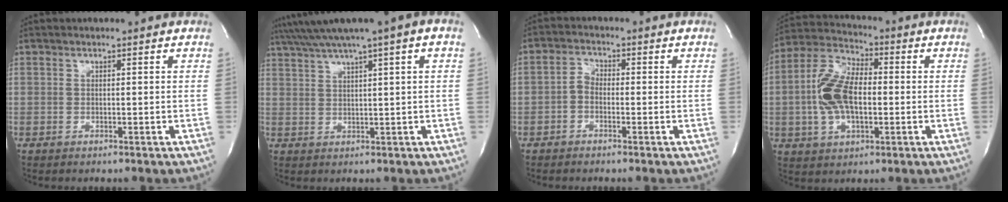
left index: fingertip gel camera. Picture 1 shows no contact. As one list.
[{"total": 8.8, "force": [5.7, -0.5, 6.7], "torque": [-0.115, 0.040, 0.093]}, {"total": 2.4, "force": [-1.1, 1.5, 1.6], "torque": [-0.030, 0.001, -0.023]}, {"total": 11.9, "force": [-0.8, 5.9, 10.3], "torque": [-0.228, 0.014, -0.013]}]